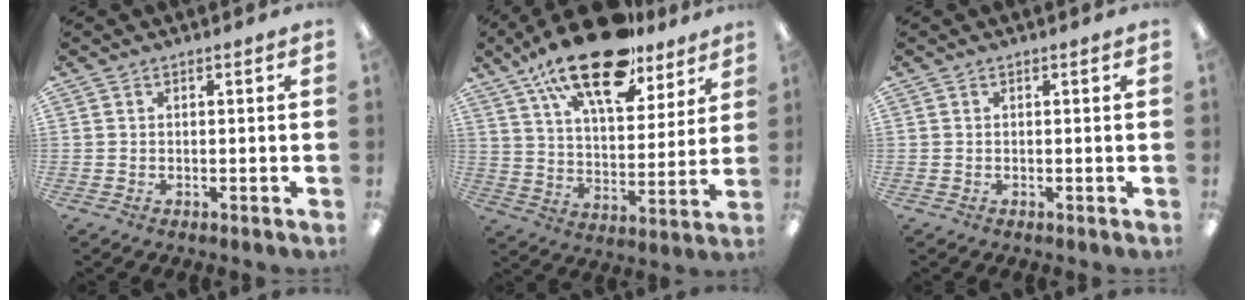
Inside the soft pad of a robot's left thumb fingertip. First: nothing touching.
{"total": 22.4, "force": [15.6, 8.9, 13.3], "torque": [-0.222, -0.082, 0.267]}
{"total": 0.0}